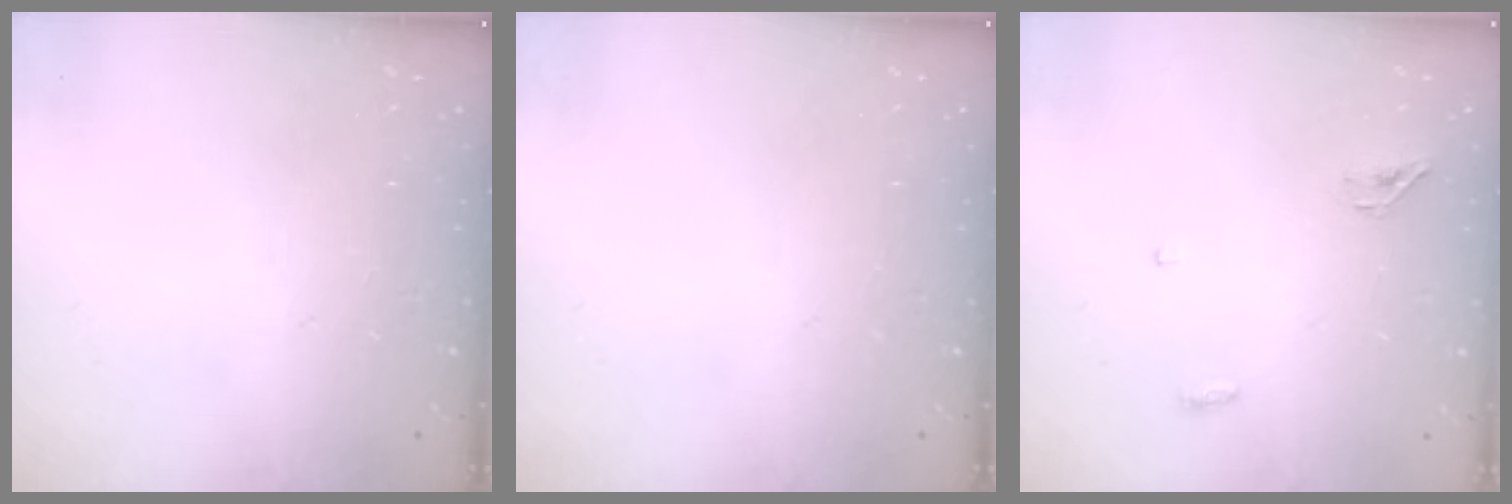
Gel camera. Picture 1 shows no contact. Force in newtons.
{"total": 0.0}
{"total": 3.4, "press": 3.3, "slide": 1.0}